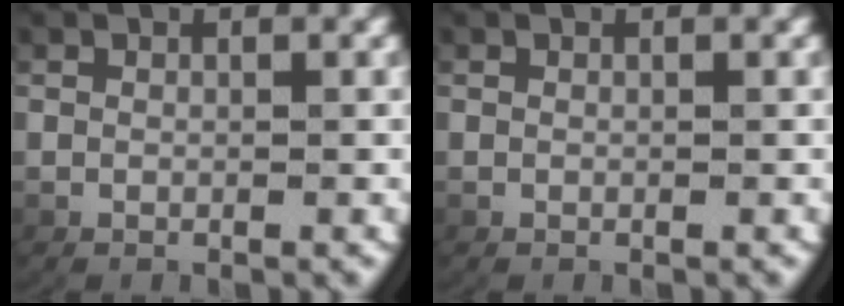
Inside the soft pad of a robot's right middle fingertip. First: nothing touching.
{"total": 0.0}